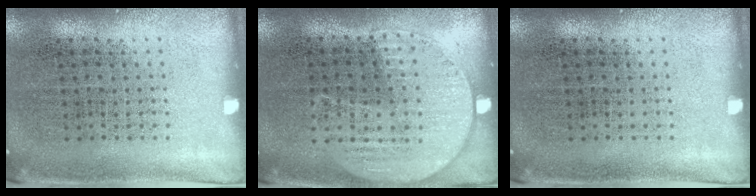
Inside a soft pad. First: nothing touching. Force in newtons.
{"total": 0.8, "press": 0.6, "slide": 0.5}
{"total": 0.0}